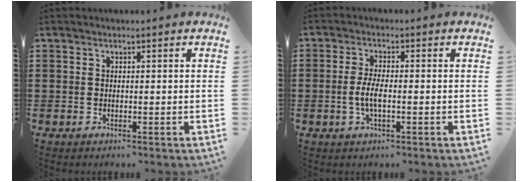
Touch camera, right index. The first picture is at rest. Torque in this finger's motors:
{"motor_torque": [2.14, 0.00, 0.25, 0.12]}